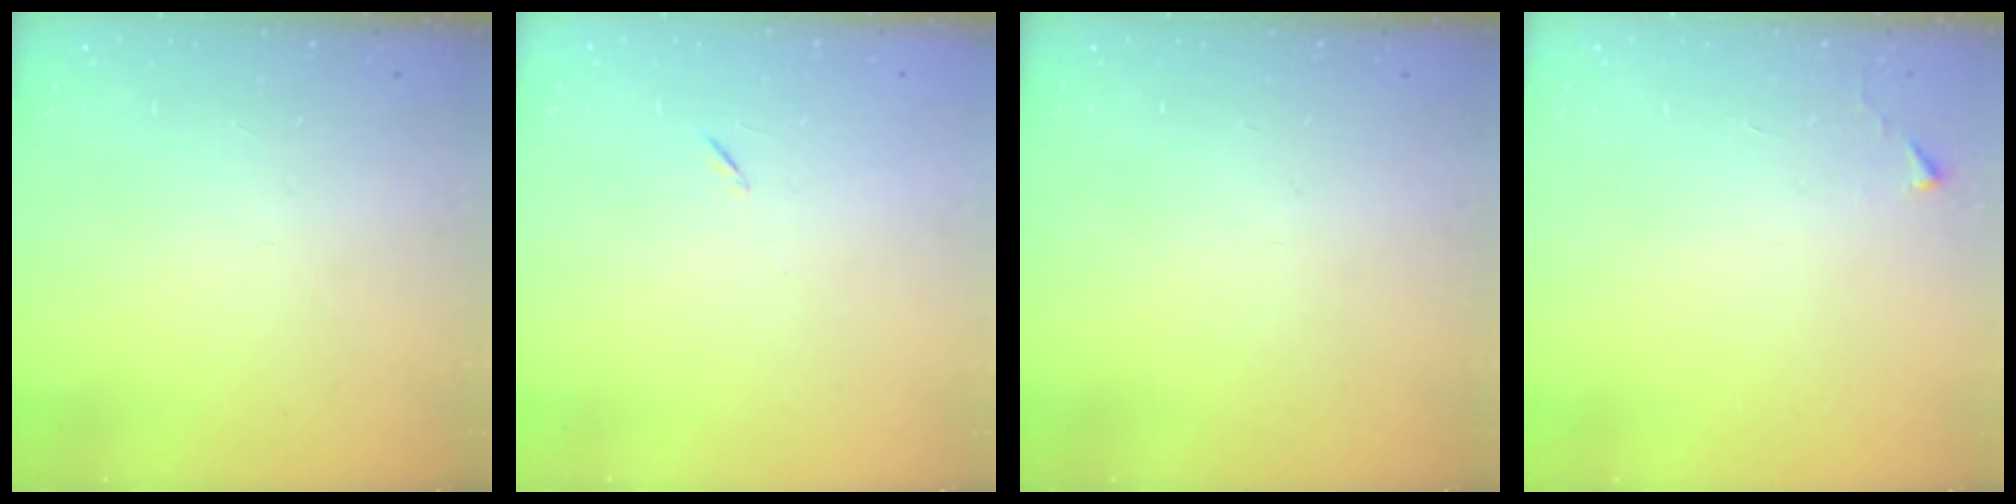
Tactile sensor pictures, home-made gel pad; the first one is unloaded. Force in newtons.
{"total": 5.8, "press": 5.4, "slide": 2.1}
{"total": 0.0}
{"total": 2.7, "press": 2.6, "slide": 0.4}